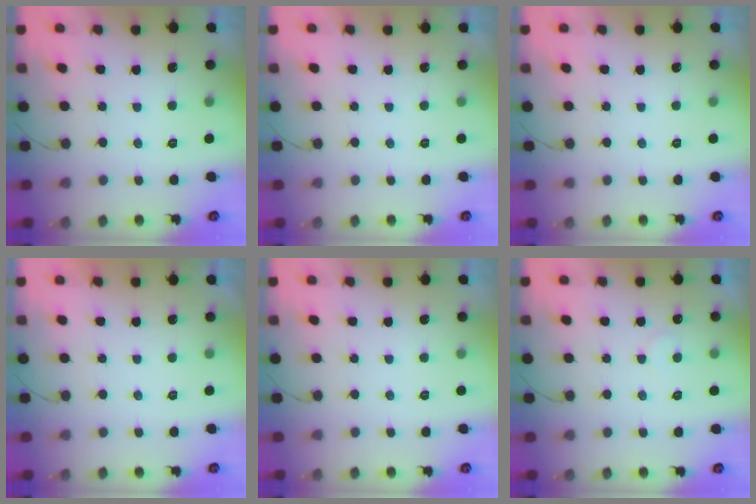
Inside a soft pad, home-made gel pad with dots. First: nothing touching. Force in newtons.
{"total": 1.7, "press": 1.7, "slide": 0.0}
{"total": 0.0}
{"total": 1.8, "press": 1.7, "slide": 0.1}
{"total": 0.0}
{"total": 5.0, "press": 5.0, "slide": 0.4}